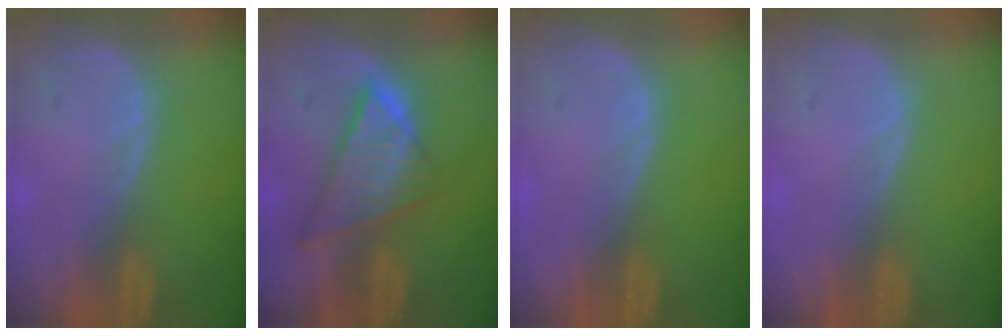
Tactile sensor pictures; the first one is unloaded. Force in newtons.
{"total": 8.6, "press": 7.3, "slide": 4.5}
{"total": 0.0}
{"total": 0.0}